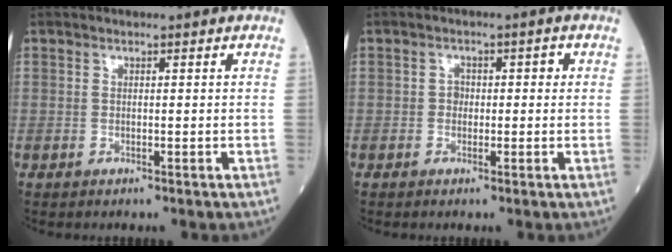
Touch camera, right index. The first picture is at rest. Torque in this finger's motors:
{"motor_torque": [0.50, -0.02, 0.24, 0.05]}